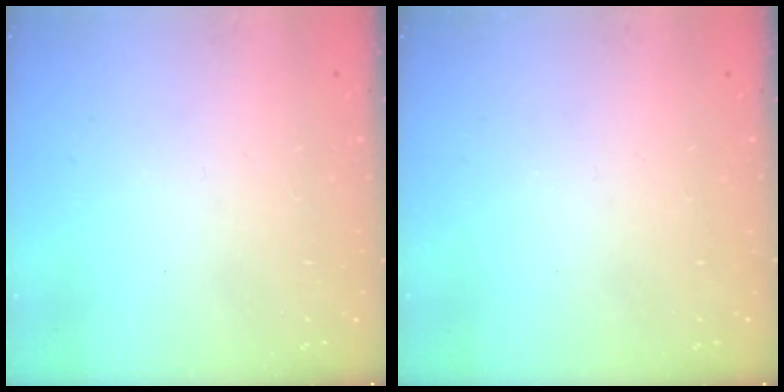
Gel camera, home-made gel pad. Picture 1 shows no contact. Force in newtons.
{"total": 0.0}